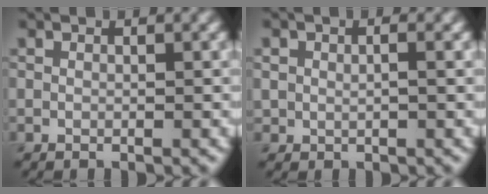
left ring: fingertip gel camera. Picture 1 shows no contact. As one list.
[{"total": 1.6, "force": [0.3, 1.1, 1.1], "torque": [-0.020, -0.002, 0.009]}]